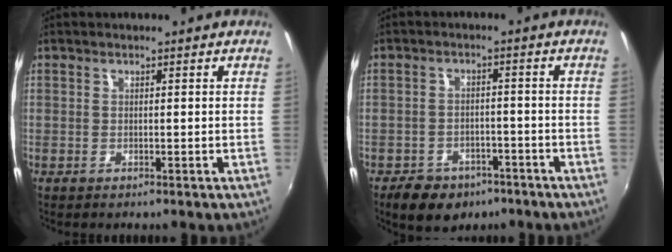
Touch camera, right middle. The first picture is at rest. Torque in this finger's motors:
{"motor_torque": [-0.11, -0.50, -0.04, 0.00]}